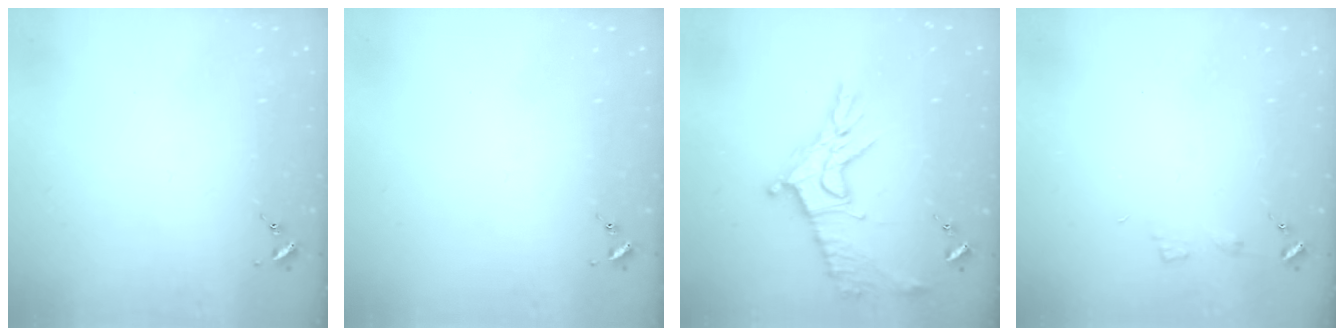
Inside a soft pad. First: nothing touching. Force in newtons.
{"total": 0.0}
{"total": 13.9, "press": 13.8, "slide": 0.9}
{"total": 3.6, "press": 3.6, "slide": 0.5}